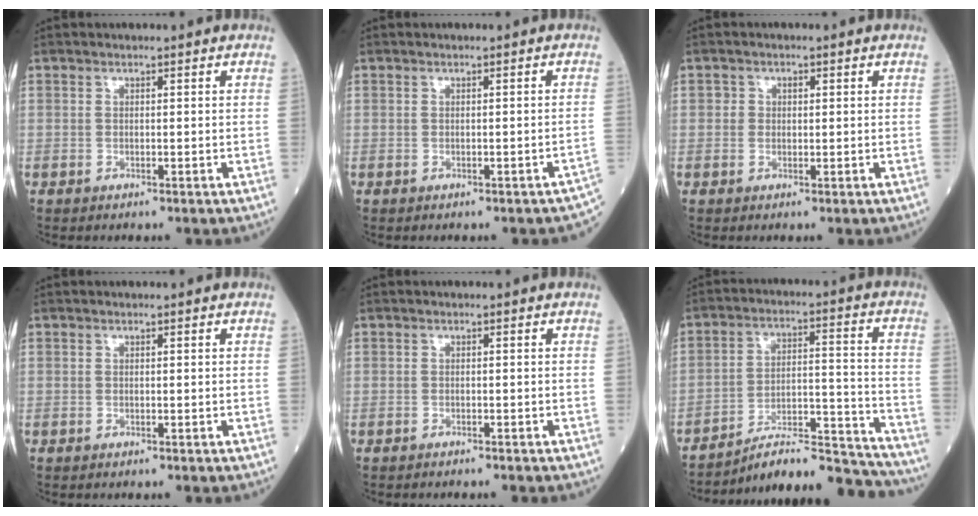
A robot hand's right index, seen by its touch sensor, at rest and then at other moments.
{"total": 1.8, "force": [-1.5, 0.4, 0.9], "torque": [-0.004, 0.010, -0.012]}
{"total": 1.6, "force": [0.3, 1.5, 0.6], "torque": [-0.008, 0.001, 0.002]}
{"total": 0.0}
{"total": 1.8, "force": [-1.6, 0.2, 0.6], "torque": [-0.012, -0.001, -0.020]}
{"total": 16.9, "force": [-16.4, 1.2, 3.7], "torque": [-0.050, 0.036, -0.251]}